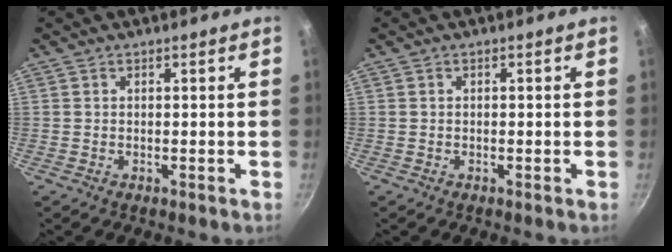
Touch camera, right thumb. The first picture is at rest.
{"total": 0.0}